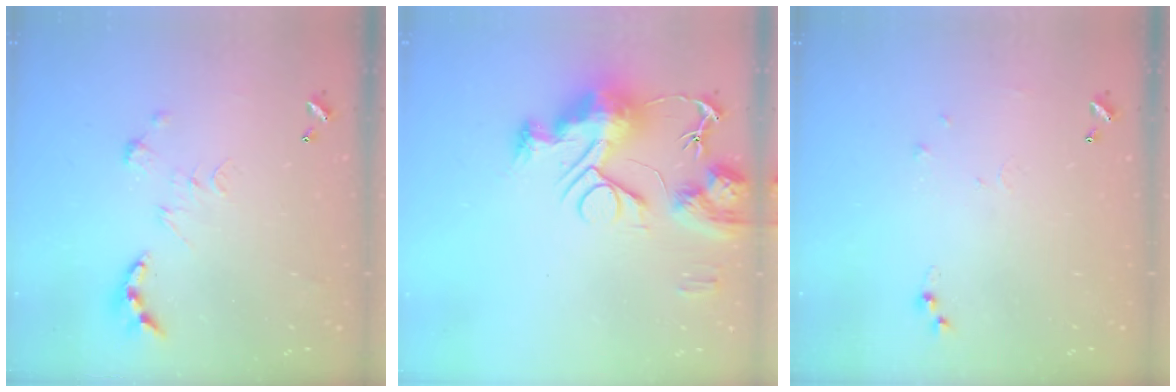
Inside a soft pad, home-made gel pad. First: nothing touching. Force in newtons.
{"total": 14.8, "press": 14.7, "slide": 1.3}
{"total": 5.1, "press": 5.1, "slide": 0.6}